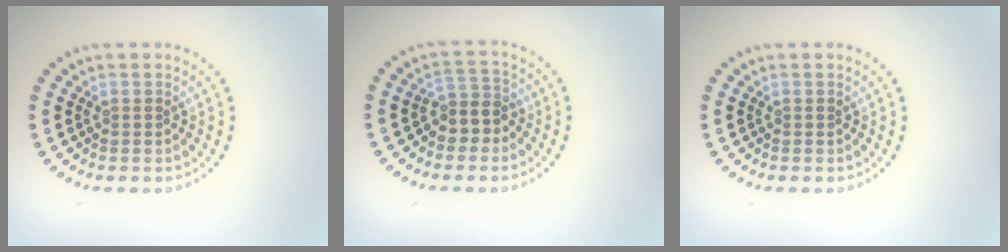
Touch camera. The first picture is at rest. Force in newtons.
{"total": 2.6, "press": 2.2, "slide": 1.4}
{"total": 0.0}